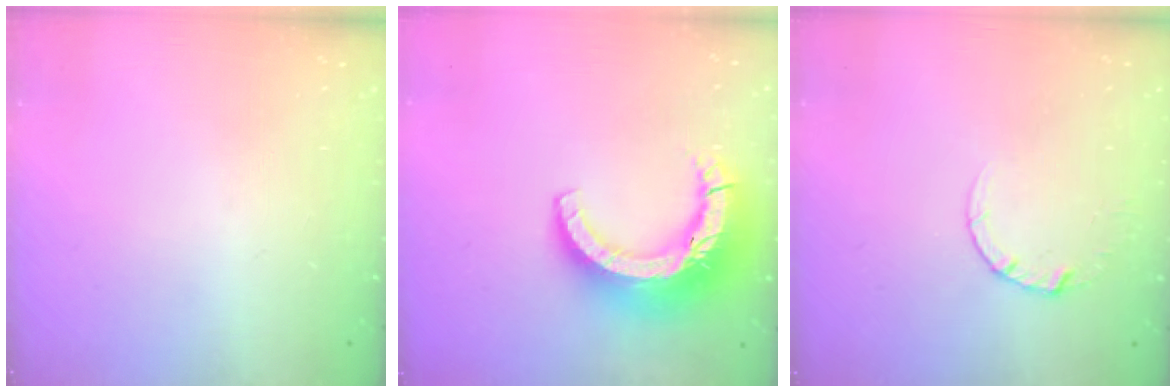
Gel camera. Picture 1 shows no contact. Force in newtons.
{"total": 16.1, "press": 16.0, "slide": 1.5}
{"total": 2.7, "press": 2.7, "slide": 0.2}